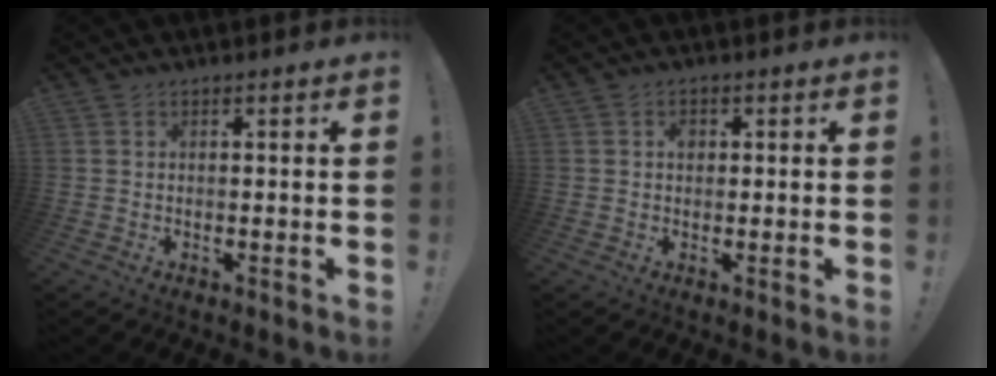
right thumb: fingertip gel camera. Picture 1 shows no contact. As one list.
[{"total": 1.7, "force": [0.2, 1.4, 1.0], "torque": [-0.009, 0.001, 0.000]}]